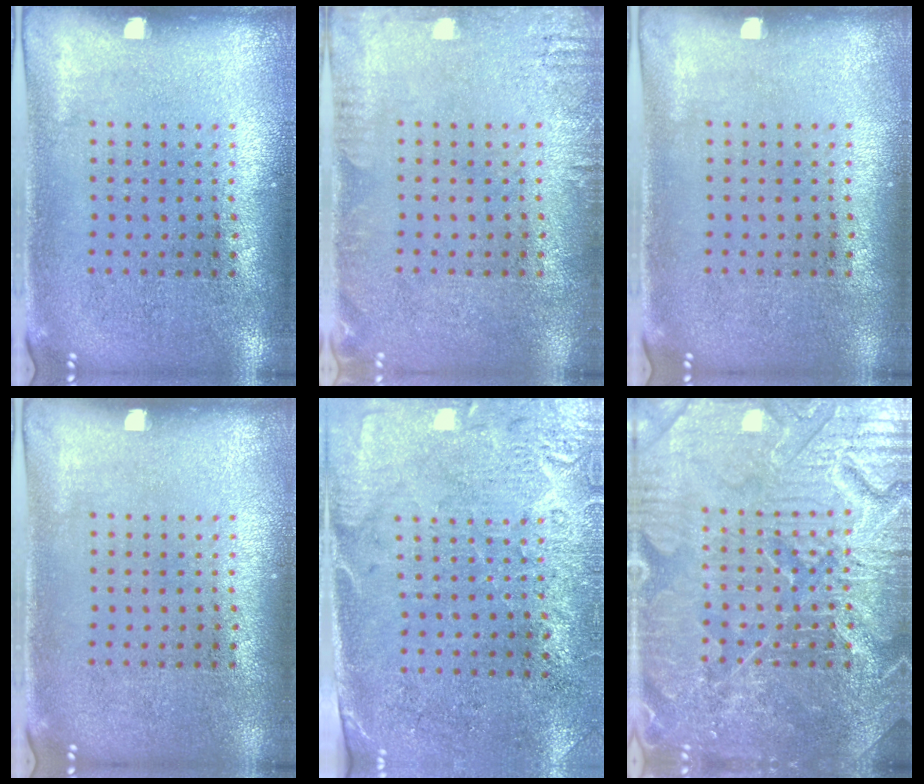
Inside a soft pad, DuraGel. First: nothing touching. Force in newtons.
{"total": 1.7, "press": 1.7, "slide": 0.2}
{"total": 0.0}
{"total": 0.0}
{"total": 2.7, "press": 2.4, "slide": 1.4}
{"total": 7.9, "press": 7.8, "slide": 0.9}